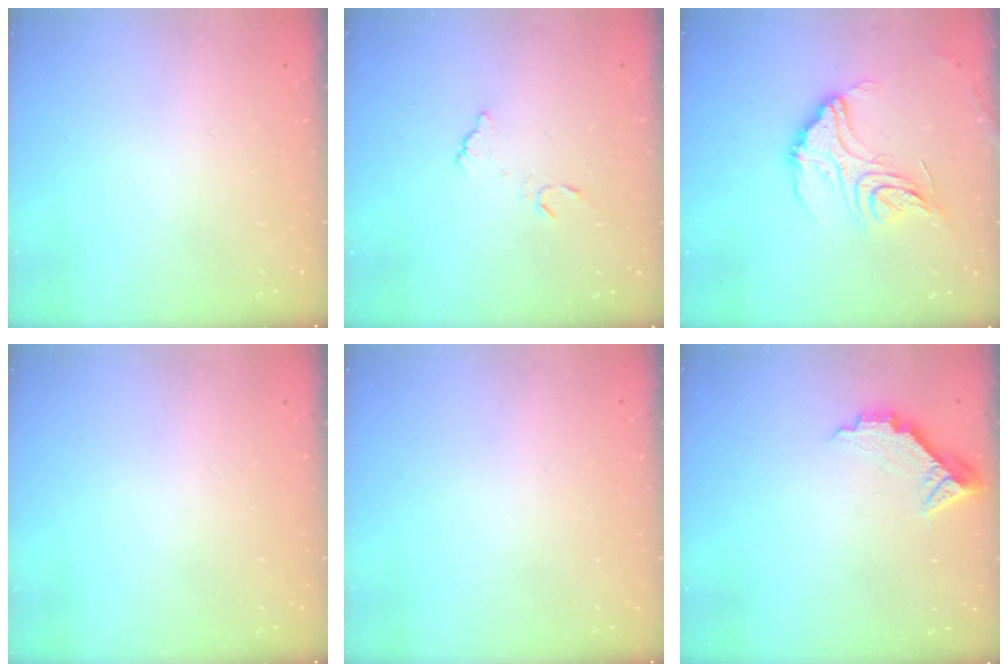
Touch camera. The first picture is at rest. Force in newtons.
{"total": 4.2, "press": 4.2, "slide": 0.2}
{"total": 17.7, "press": 17.6, "slide": 1.8}
{"total": 0.0}
{"total": 0.0}
{"total": 8.7, "press": 8.7, "slide": 0.4}